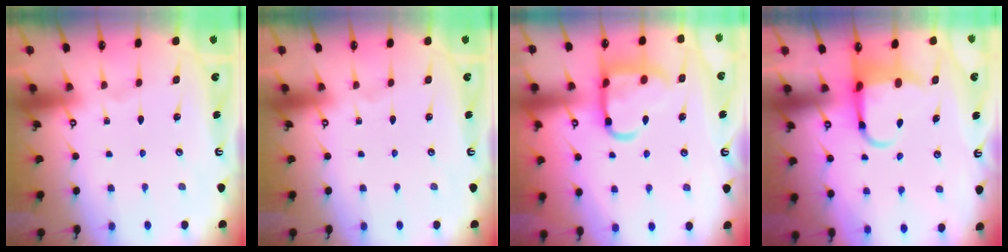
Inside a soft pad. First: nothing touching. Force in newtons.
{"total": 0.0}
{"total": 14.1, "press": 14.0, "slide": 1.6}
{"total": 5.7, "press": 5.6, "slide": 1.2}